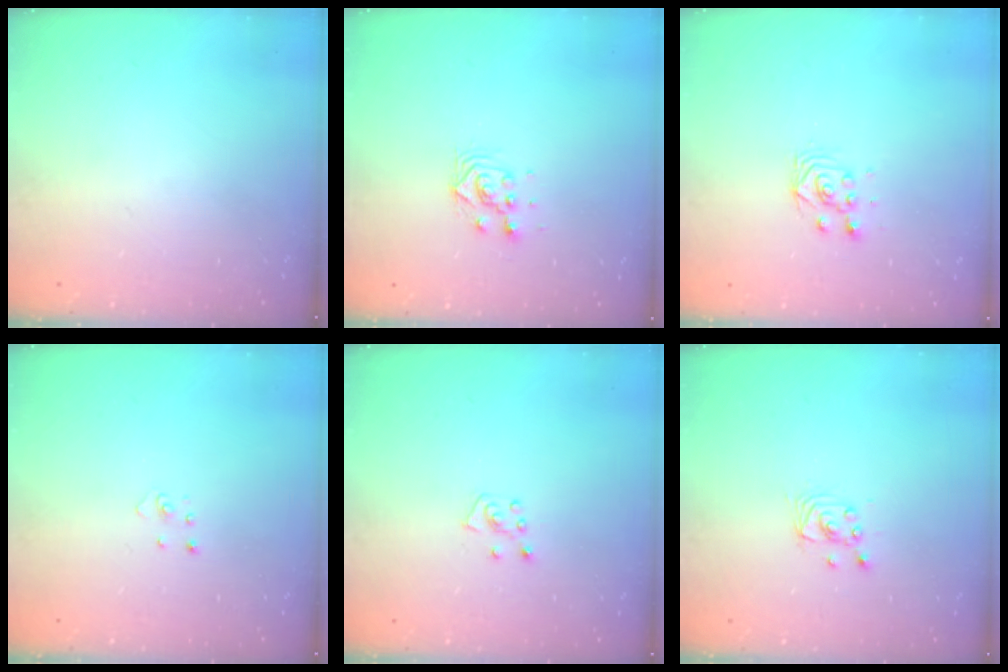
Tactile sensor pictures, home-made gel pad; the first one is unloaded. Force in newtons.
{"total": 4.8, "press": 4.8, "slide": 0.1}
{"total": 2.8, "press": 2.5, "slide": 1.3}
{"total": 2.2, "press": 2.2, "slide": 0.2}
{"total": 5.0, "press": 5.0, "slide": 0.4}
{"total": 2.4, "press": 2.4, "slide": 0.2}